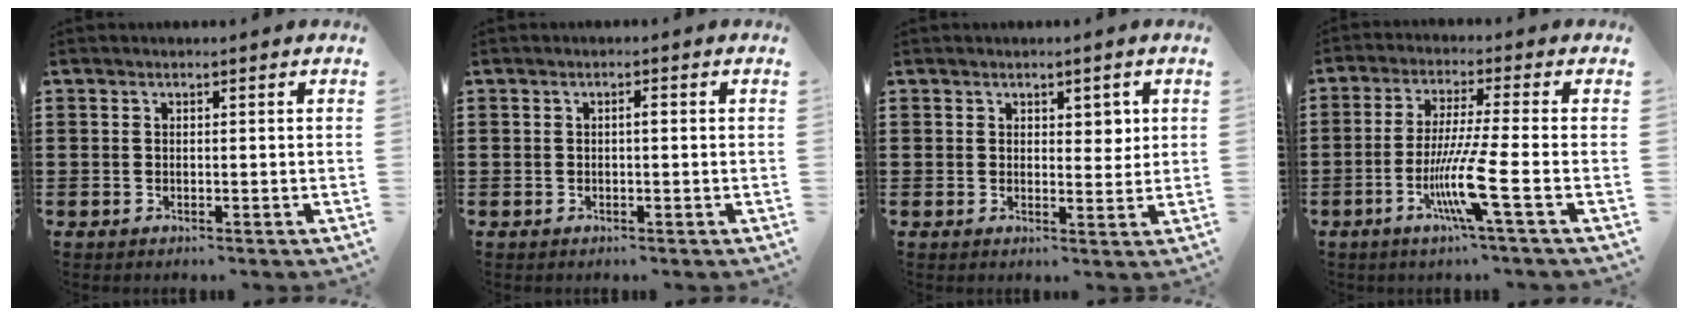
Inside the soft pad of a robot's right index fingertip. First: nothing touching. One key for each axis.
{"total": 1.0, "fx": 0.0, "fy": 0.2, "fz": 1.0, "tx": -0.018, "ty": -0.001, "tz": -0.001}
{"total": 2.7, "fx": 1.4, "fy": 1.5, "fz": 1.6, "tx": -0.019, "ty": 0.000, "tz": 0.022}
{"total": 9.4, "fx": -3.4, "fy": -0.2, "fz": 8.7, "tx": -0.172, "ty": -0.019, "tz": -0.067}